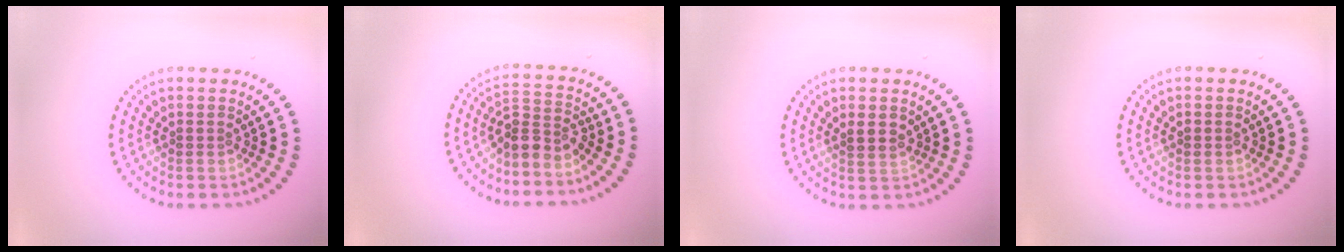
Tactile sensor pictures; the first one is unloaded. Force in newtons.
{"total": 2.8, "press": 2.1, "slide": 1.8}
{"total": 1.2, "press": 1.0, "slide": 0.7}
{"total": 0.6, "press": 0.6, "slide": 0.2}